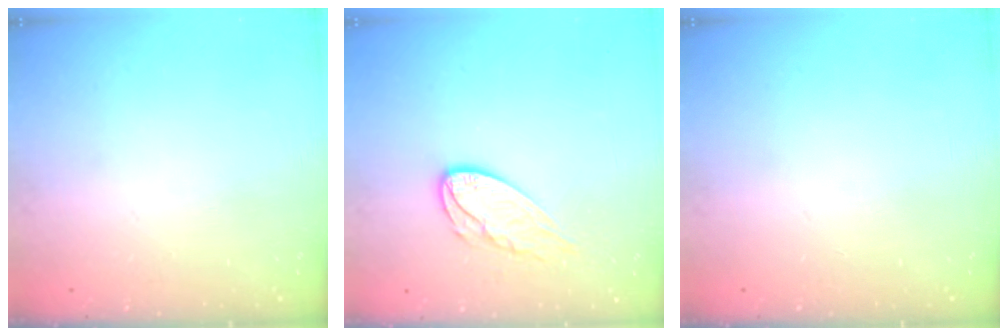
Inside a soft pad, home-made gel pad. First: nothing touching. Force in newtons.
{"total": 8.9, "press": 8.9, "slide": 0.5}
{"total": 0.0}